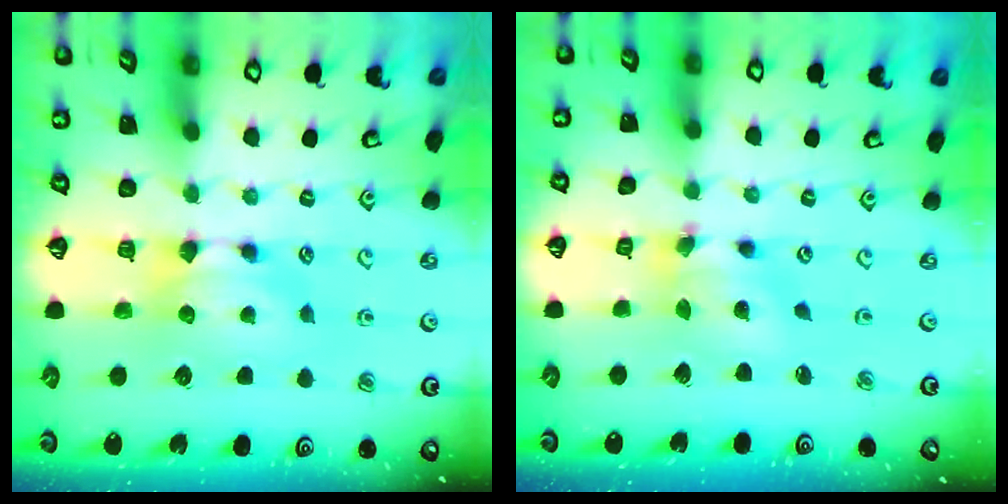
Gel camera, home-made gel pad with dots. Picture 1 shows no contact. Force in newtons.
{"total": 4.6, "press": 4.1, "slide": 1.9}